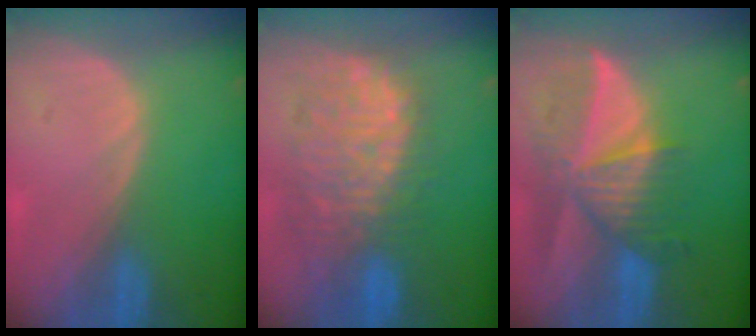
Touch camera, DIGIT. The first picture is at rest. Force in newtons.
{"total": 11.4, "press": 10.4, "slide": 4.7}
{"total": 9.5, "press": 8.5, "slide": 4.3}